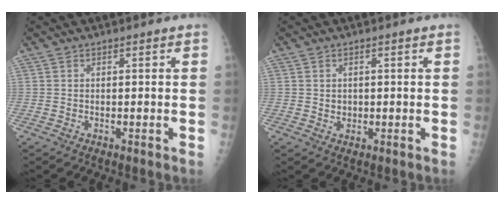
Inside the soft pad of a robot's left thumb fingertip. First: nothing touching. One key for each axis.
{"total": 1.4, "fx": 0.1, "fy": 1.2, "fz": 0.6, "tx": -0.005, "ty": 0.000, "tz": 0.006}